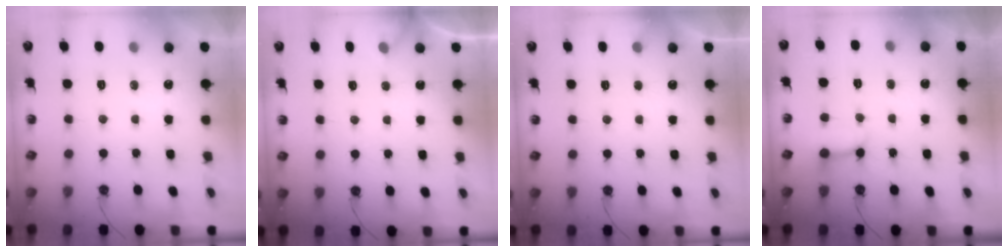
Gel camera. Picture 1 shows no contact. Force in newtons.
{"total": 5.8, "press": 5.8, "slide": 0.5}
{"total": 2.9, "press": 2.9, "slide": 0.2}
{"total": 4.0, "press": 4.0, "slide": 0.4}